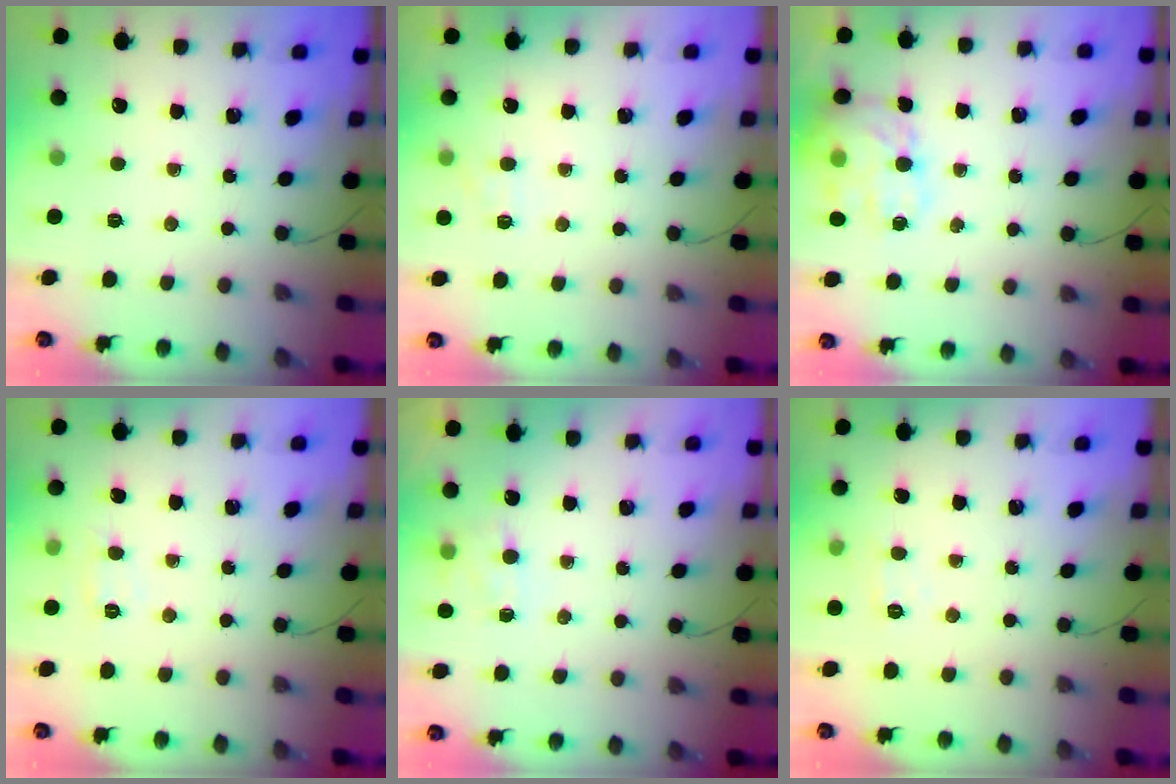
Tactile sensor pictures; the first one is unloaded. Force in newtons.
{"total": 5.3, "press": 5.1, "slide": 1.4}
{"total": 13.1, "press": 12.8, "slide": 2.8}
{"total": 5.9, "press": 5.8, "slide": 1.4}
{"total": 6.3, "press": 6.1, "slide": 1.6}
{"total": 4.3, "press": 4.0, "slide": 1.5}